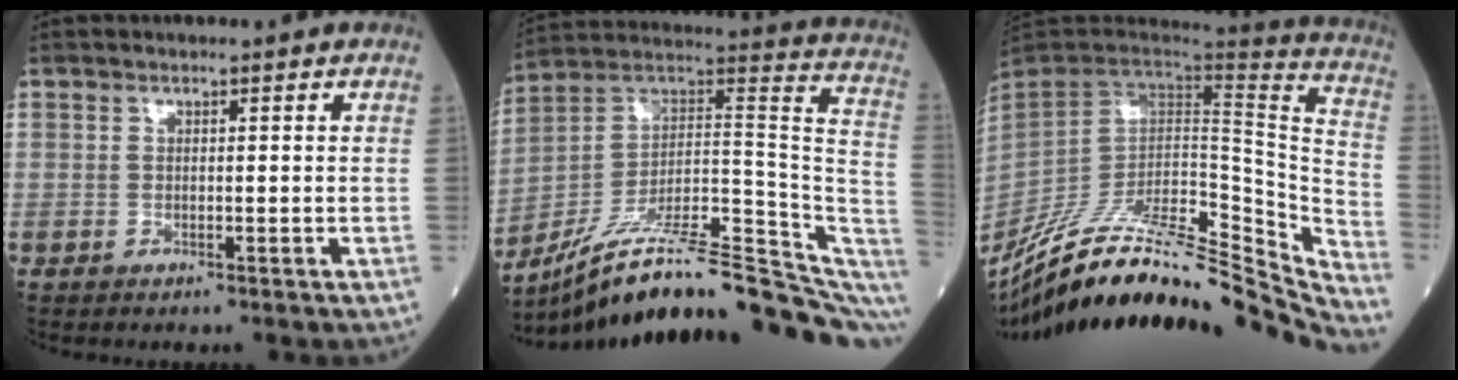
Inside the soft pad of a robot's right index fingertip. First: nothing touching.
{"total": 27.1, "force": [-19.2, 5.2, 18.5], "torque": [-0.206, 0.039, -0.299]}
{"total": 36.5, "force": [-31.9, 5.6, 16.9], "torque": [-0.217, -0.038, -0.461]}